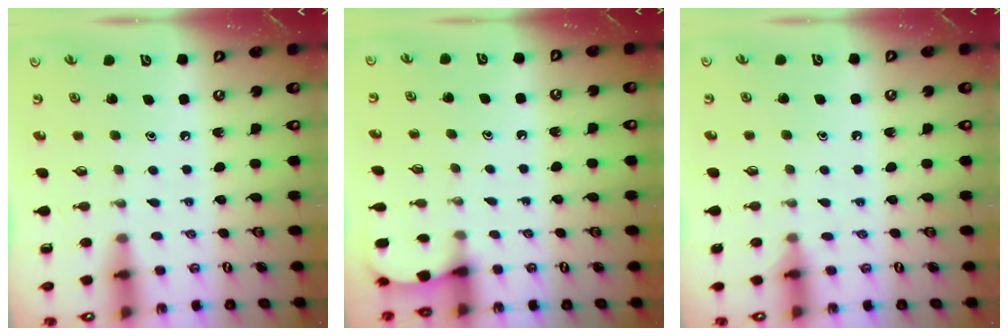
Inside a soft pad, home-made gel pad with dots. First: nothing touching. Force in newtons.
{"total": 1.8, "press": 1.7, "slide": 0.2}
{"total": 4.6, "press": 4.5, "slide": 0.6}